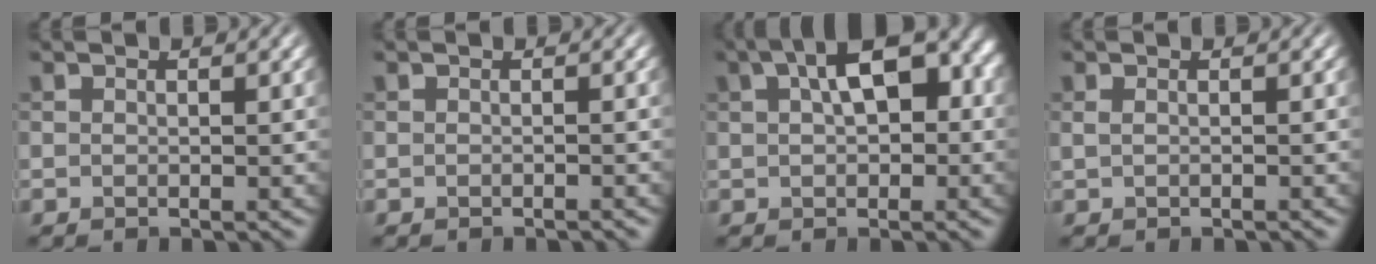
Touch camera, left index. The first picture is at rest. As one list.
[{"total": 0.6, "force": [-0.6, 0.0, 0.2], "torque": [0.000, 0.002, -0.009]}, {"total": 7.7, "force": [2.2, 3.8, 6.2], "torque": [-0.097, 0.022, 0.030]}, {"total": 0.7, "force": [0.2, 0.2, 0.6], "torque": [-0.014, -0.001, 0.000]}]